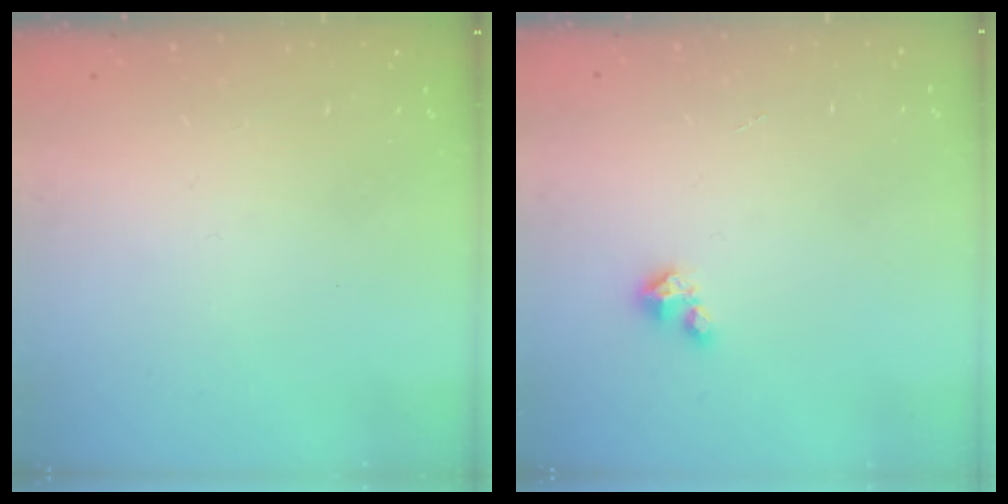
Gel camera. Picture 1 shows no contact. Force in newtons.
{"total": 1.5, "press": 1.5, "slide": 0.2}